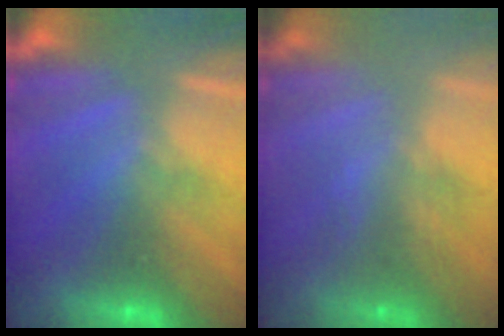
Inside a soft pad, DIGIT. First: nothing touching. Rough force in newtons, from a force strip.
{"total": 3.5}